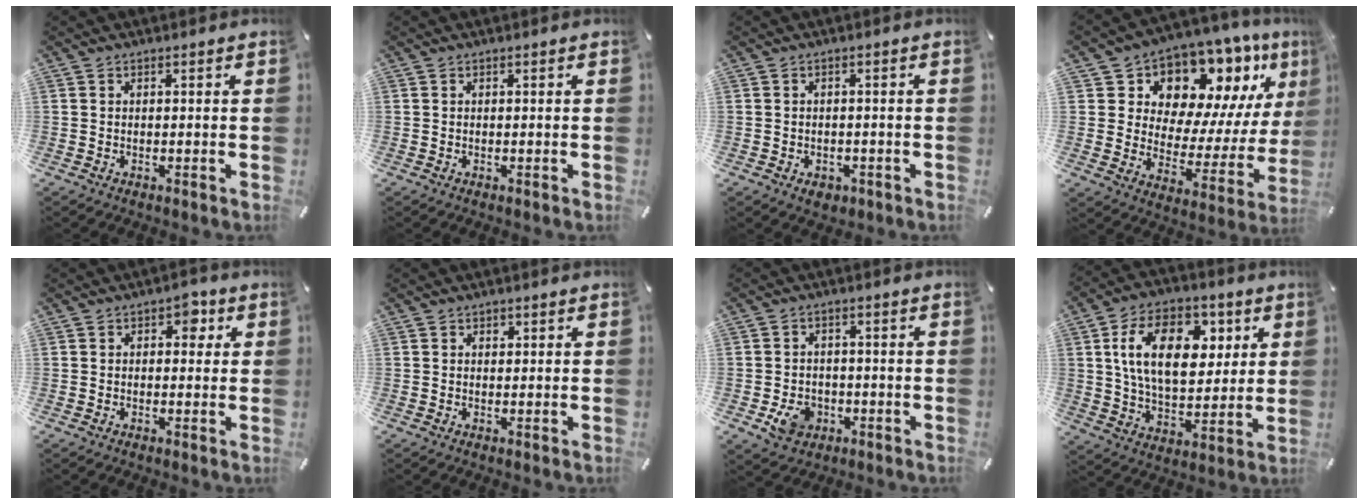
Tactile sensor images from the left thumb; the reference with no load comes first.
{"total": 0.0}
{"total": 2.6, "force": [-1.3, 1.9, 1.2], "torque": [-0.021, 0.005, -0.022]}
{"total": 12.1, "force": [9.5, 7.1, 2.6], "torque": [-0.034, -0.115, 0.163]}
{"total": 3.6, "force": [1.0, 2.5, 2.5], "torque": [-0.022, -0.004, 0.007]}
{"total": 0.7, "force": [0.3, 0.6, 0.2], "torque": [0.005, -0.001, 0.004]}
{"total": 6.5, "force": [-2.1, 5.4, 3.0], "torque": [-0.051, 0.005, -0.038]}
{"total": 18.2, "force": [5.5, 11.7, 12.9], "torque": [-0.217, 0.004, 0.093]}